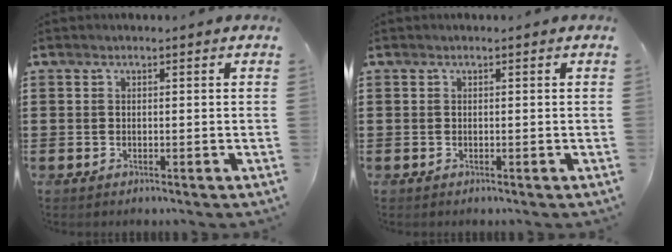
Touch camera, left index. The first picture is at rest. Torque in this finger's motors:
{"motor_torque": [0.00, 0.00, 0.00, -0.01]}